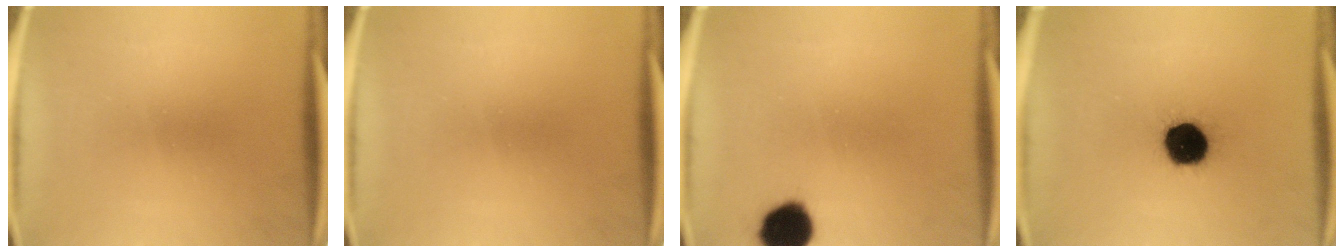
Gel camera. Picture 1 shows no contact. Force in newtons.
{"total": 0.0}
{"total": 9.9}
{"total": 14.0}